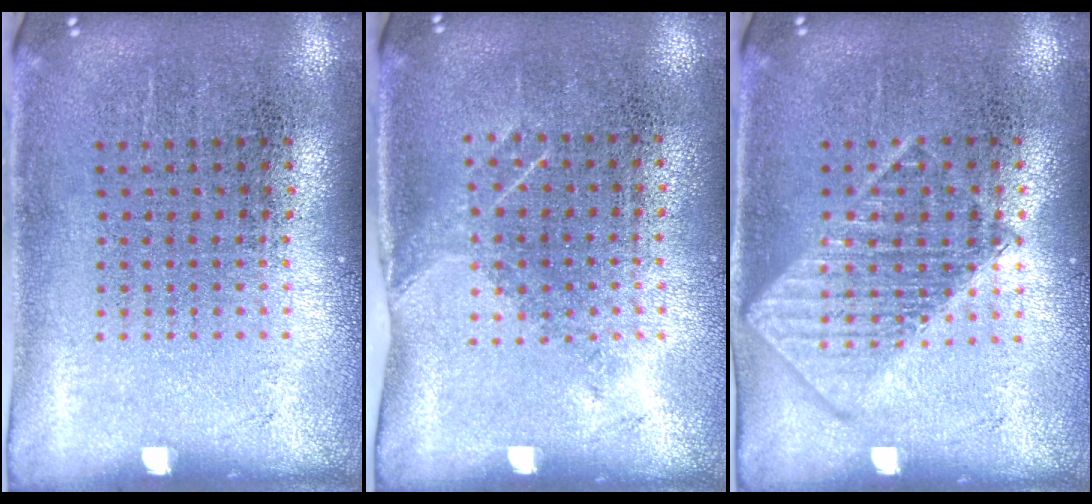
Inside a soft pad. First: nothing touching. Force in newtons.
{"total": 1.1, "press": 0.8, "slide": 0.7}
{"total": 1.2, "press": 1.2, "slide": 0.1}